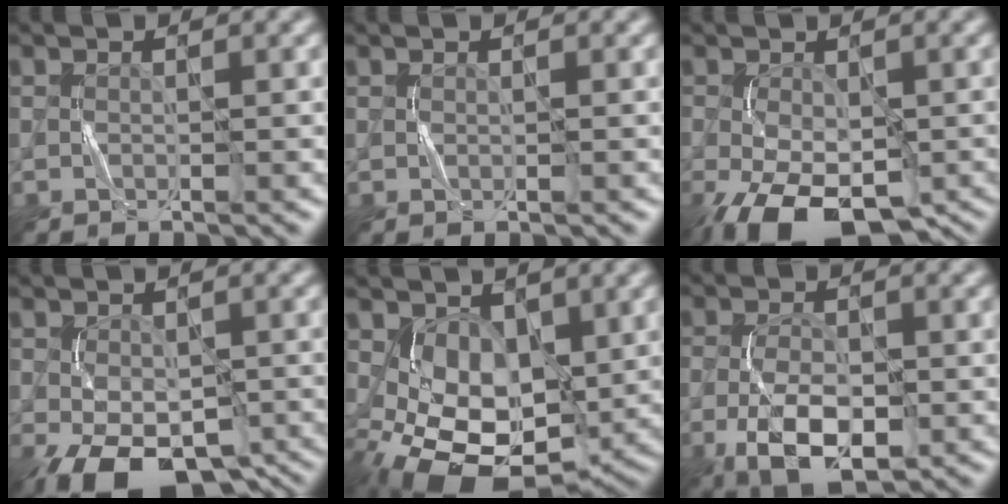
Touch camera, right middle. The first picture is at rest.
{"total": 0.0}
{"total": 10.4, "force": [-5.3, 5.1, 7.3], "torque": [-0.148, -0.038, -0.080]}
{"total": 9.4, "force": [-5.1, 4.9, 6.2], "torque": [-0.117, -0.032, -0.068]}
{"total": 7.6, "force": [-0.4, 5.0, 5.7], "torque": [-0.102, -0.016, 0.003]}
{"total": 6.2, "force": [-2.3, 2.9, 4.9], "torque": [-0.094, -0.003, -0.045]}